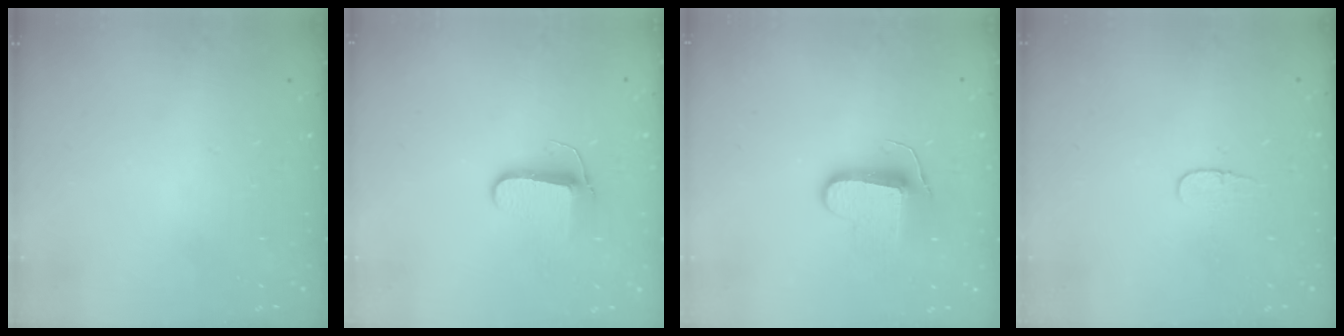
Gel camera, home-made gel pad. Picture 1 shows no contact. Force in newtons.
{"total": 8.1, "press": 8.1, "slide": 0.9}
{"total": 9.5, "press": 9.5, "slide": 0.1}
{"total": 3.7, "press": 3.7, "slide": 0.5}